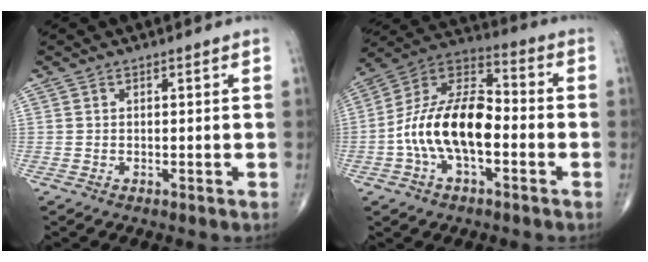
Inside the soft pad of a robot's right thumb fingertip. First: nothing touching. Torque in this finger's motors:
{"motor_torque": [0.36, 0.34, 0.61, -0.59, 0.25]}